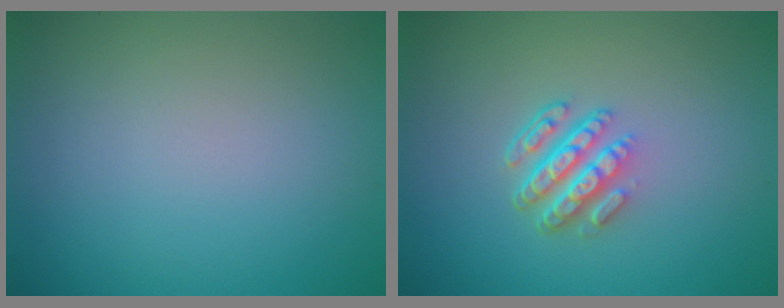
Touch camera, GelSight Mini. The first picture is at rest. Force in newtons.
{"total": 4.3, "press": 3.0, "slide": 3.1}